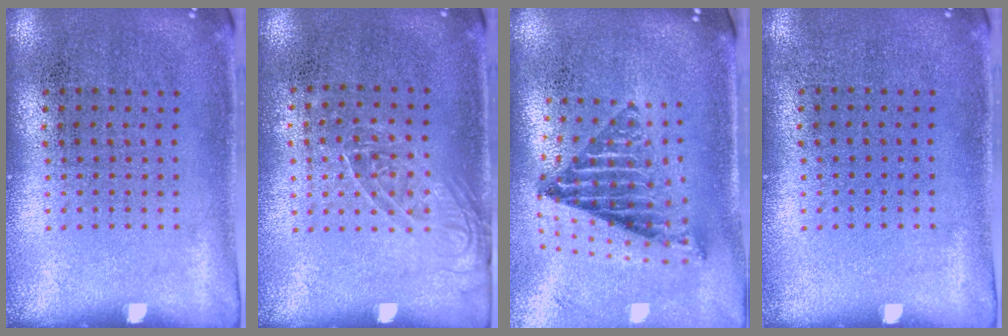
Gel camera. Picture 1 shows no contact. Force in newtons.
{"total": 1.2, "press": 1.1, "slide": 0.7}
{"total": 1.6, "press": 1.3, "slide": 1.0}
{"total": 0.0}